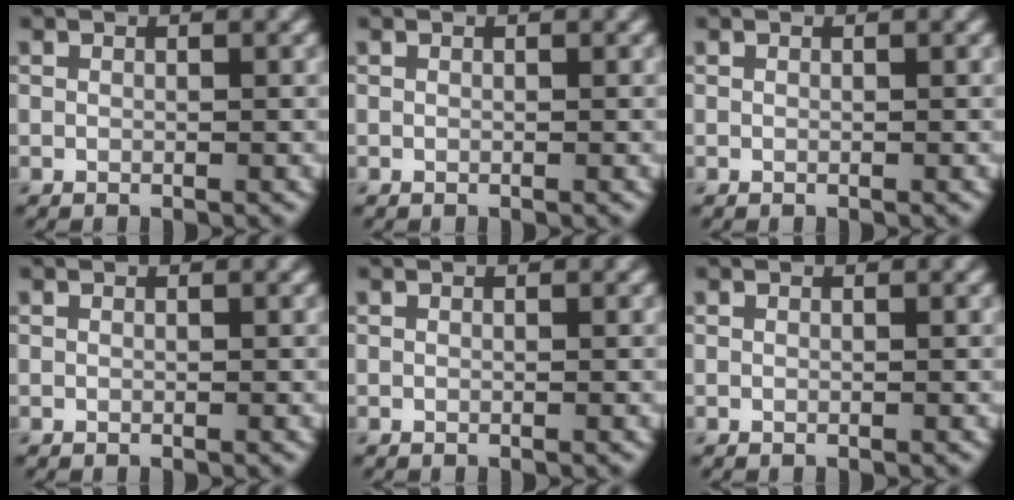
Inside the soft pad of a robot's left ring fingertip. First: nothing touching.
{"total": 0.0}
{"total": 0.0}
{"total": 0.0}
{"total": 0.0}
{"total": 0.0}